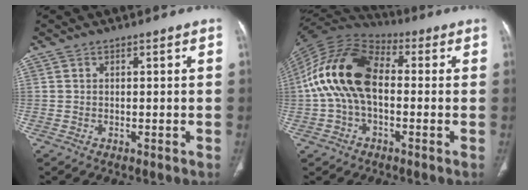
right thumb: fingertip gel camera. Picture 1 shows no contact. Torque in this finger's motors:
{"motor_torque": [2.47, 2.54, 1.19, -1.05, 0.67]}